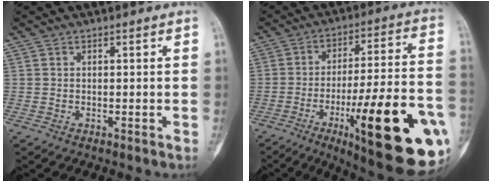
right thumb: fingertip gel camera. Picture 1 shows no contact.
{"total": 28.5, "force": [-9.9, 6.7, 25.9], "torque": [-0.329, 0.021, -0.134]}